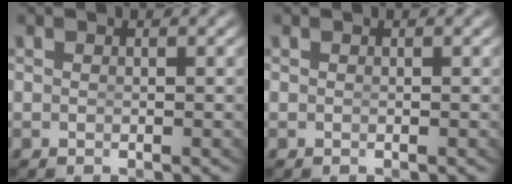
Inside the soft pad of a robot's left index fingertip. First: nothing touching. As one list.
[{"total": 0.0}]